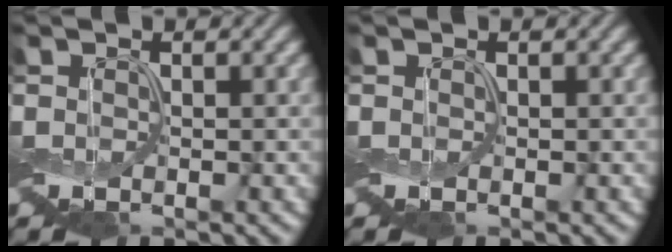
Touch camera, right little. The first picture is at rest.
{"total": 0.0}